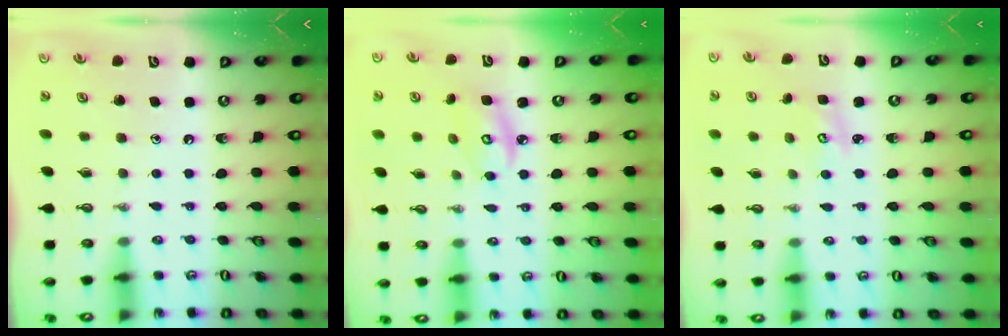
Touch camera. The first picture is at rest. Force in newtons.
{"total": 5.8, "press": 5.8, "slide": 0.4}
{"total": 2.1, "press": 2.1, "slide": 0.2}